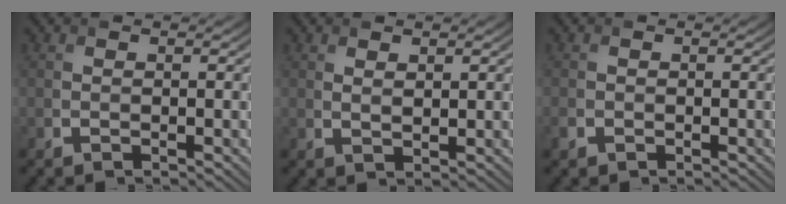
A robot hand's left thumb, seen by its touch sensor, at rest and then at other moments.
{"total": 1.3, "force": [0.9, 0.4, 0.9], "torque": [-0.019, -0.002, 0.021]}
{"total": 1.1, "force": [-0.6, 0.9, 0.5], "torque": [-0.013, -0.002, -0.015]}